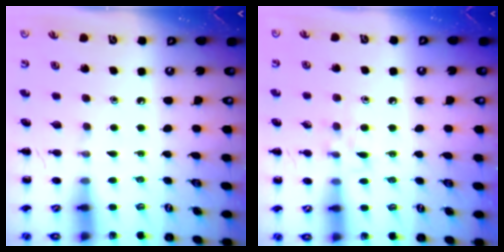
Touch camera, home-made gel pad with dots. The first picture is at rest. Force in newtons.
{"total": 6.0, "press": 5.7, "slide": 1.9}